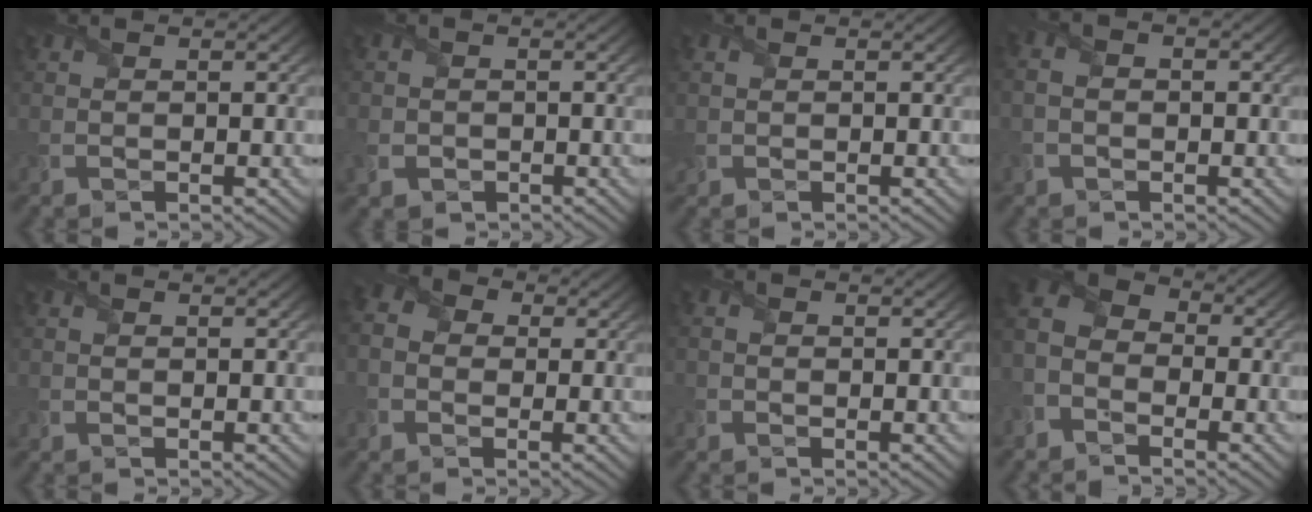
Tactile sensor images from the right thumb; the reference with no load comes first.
{"total": 3.4, "force": [-1.3, 2.9, 1.1], "torque": [-0.038, -0.013, -0.032]}
{"total": 1.4, "force": [0.3, 1.2, 0.4], "torque": [-0.024, -0.002, 0.009]}
{"total": 3.0, "force": [-0.3, 2.0, 2.2], "torque": [-0.041, 0.007, -0.011]}
{"total": 0.0}
{"total": 5.2, "force": [-0.4, 4.4, 2.7], "torque": [-0.081, 0.001, -0.015]}
{"total": 0.8, "force": [-0.6, 0.4, 0.1], "torque": [-0.002, -0.003, -0.012]}
{"total": 6.8, "force": [-3.5, 4.6, 3.5], "torque": [-0.085, -0.007, -0.076]}